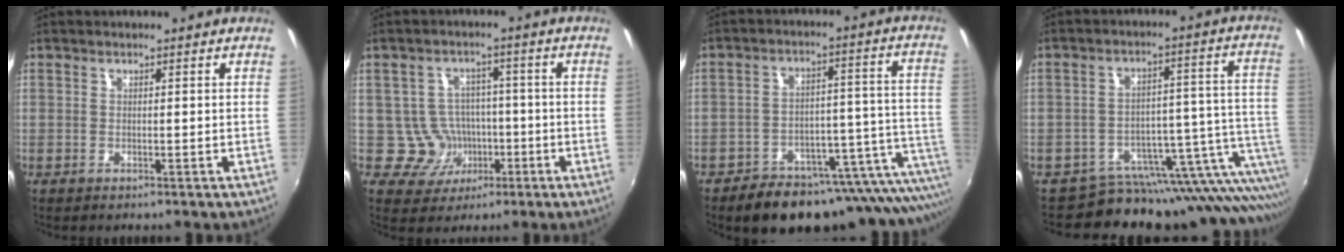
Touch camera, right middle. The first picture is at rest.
{"total": 6.0, "force": [-1.8, 5.7, 1.0], "torque": [-0.031, 0.020, -0.016]}
{"total": 22.8, "force": [-17.2, 8.5, 12.2], "torque": [-0.148, -0.004, -0.226]}
{"total": 16.3, "force": [-12.4, 7.1, 7.8], "torque": [-0.089, -0.001, -0.180]}